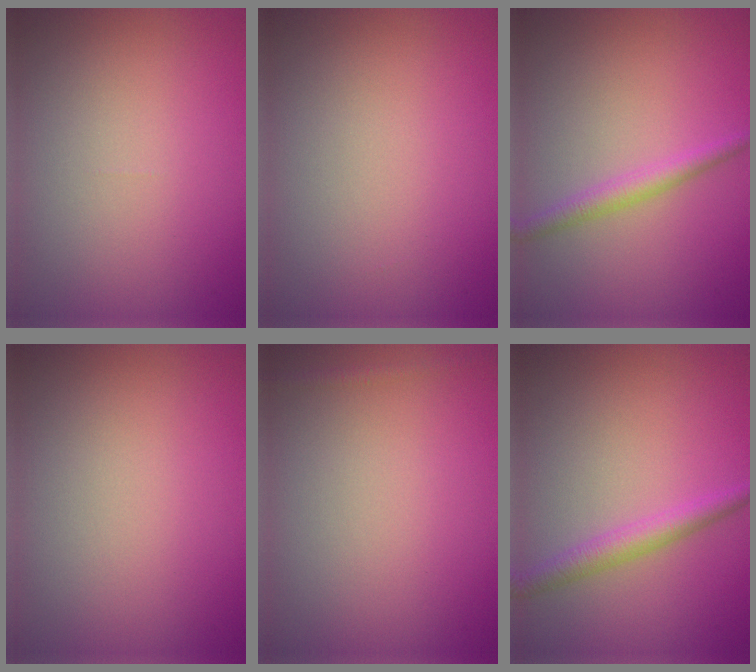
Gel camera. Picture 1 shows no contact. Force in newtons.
{"total": 0.0}
{"total": 2.2, "press": 2.1, "slide": 0.0}
{"total": 0.0}
{"total": 0.8, "press": 0.8, "slide": 0.0}
{"total": 2.5, "press": 2.5, "slide": 0.0}